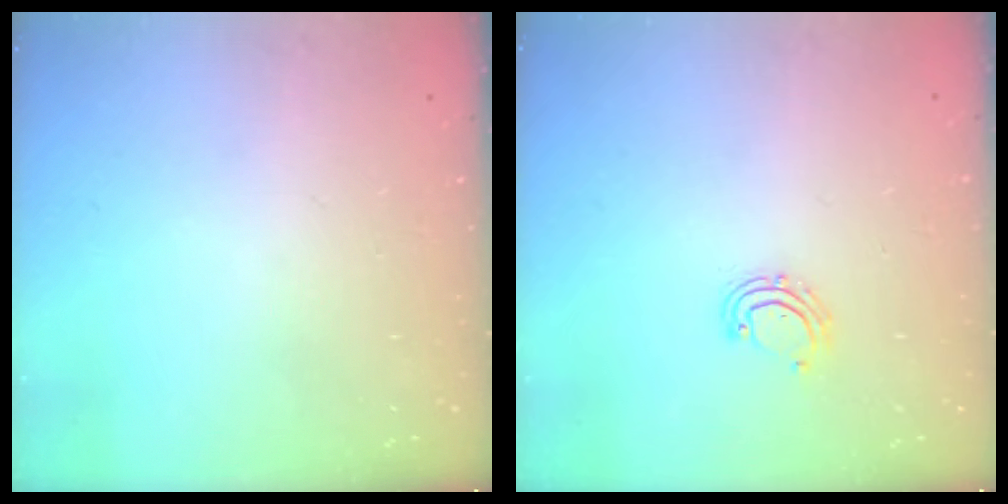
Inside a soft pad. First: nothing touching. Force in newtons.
{"total": 6.5, "press": 6.3, "slide": 1.6}